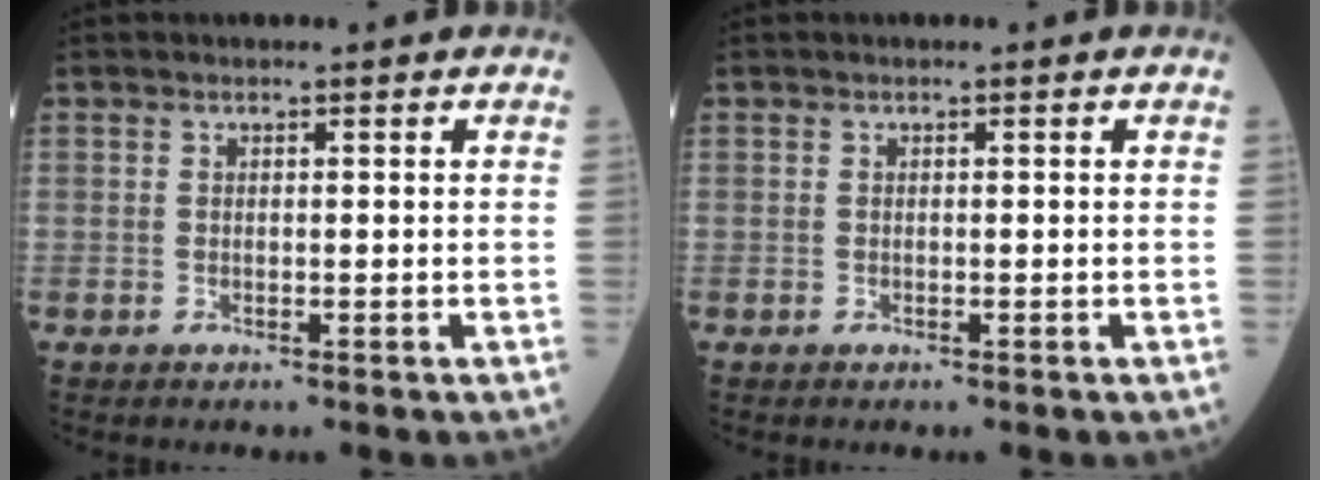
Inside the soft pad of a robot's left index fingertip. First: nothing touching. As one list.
[{"total": 0.0}]